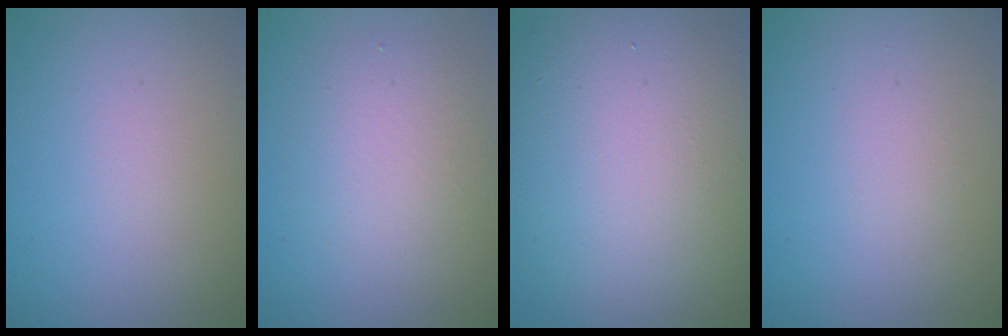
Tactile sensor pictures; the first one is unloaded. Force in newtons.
{"total": 3.6, "press": 3.6, "slide": 0.4}
{"total": 13.1, "press": 13.0, "slide": 0.6}
{"total": 0.5, "press": 0.5, "slide": 0.1}